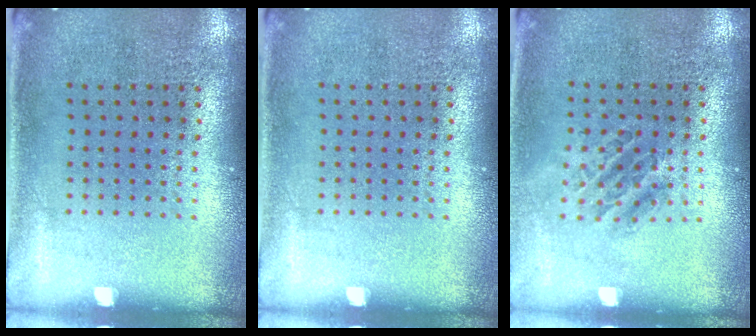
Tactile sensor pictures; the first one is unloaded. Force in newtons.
{"total": 0.0}
{"total": 1.1, "press": 1.0, "slide": 0.4}